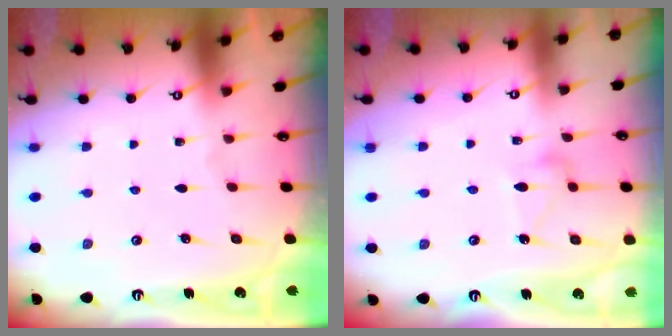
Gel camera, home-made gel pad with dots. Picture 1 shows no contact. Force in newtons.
{"total": 8.3, "press": 8.3, "slide": 0.1}